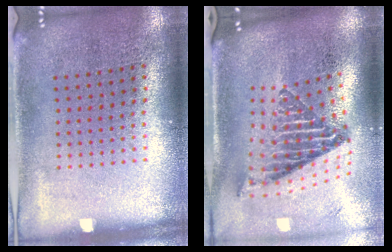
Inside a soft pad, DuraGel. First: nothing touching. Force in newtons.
{"total": 2.2, "press": 1.5, "slide": 1.6}